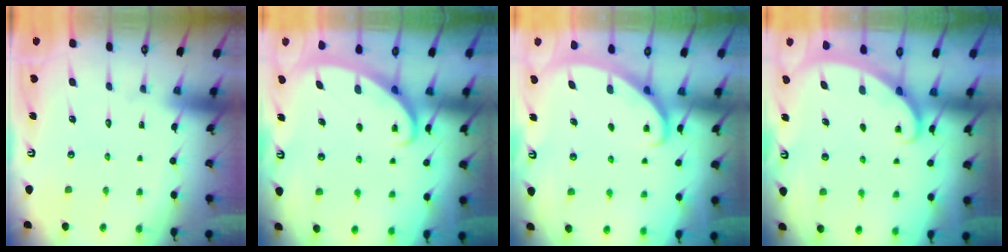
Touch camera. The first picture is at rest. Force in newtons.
{"total": 2.7, "press": 2.6, "slide": 0.4}
{"total": 3.0, "press": 3.0, "slide": 0.3}
{"total": 2.1, "press": 2.1, "slide": 0.4}